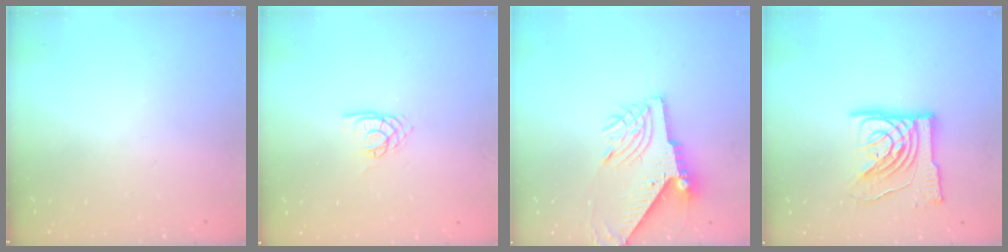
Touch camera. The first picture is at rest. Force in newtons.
{"total": 4.2, "press": 4.2, "slide": 0.0}
{"total": 10.4, "press": 10.3, "slide": 1.4}
{"total": 13.9, "press": 13.8, "slide": 1.8}